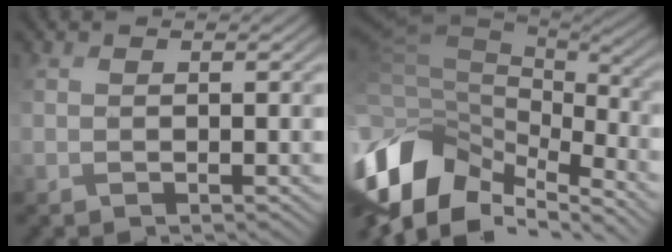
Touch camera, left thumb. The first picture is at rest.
{"total": 13.4, "force": [-4.5, 8.3, 9.5], "torque": [-0.249, -0.018, -0.068]}